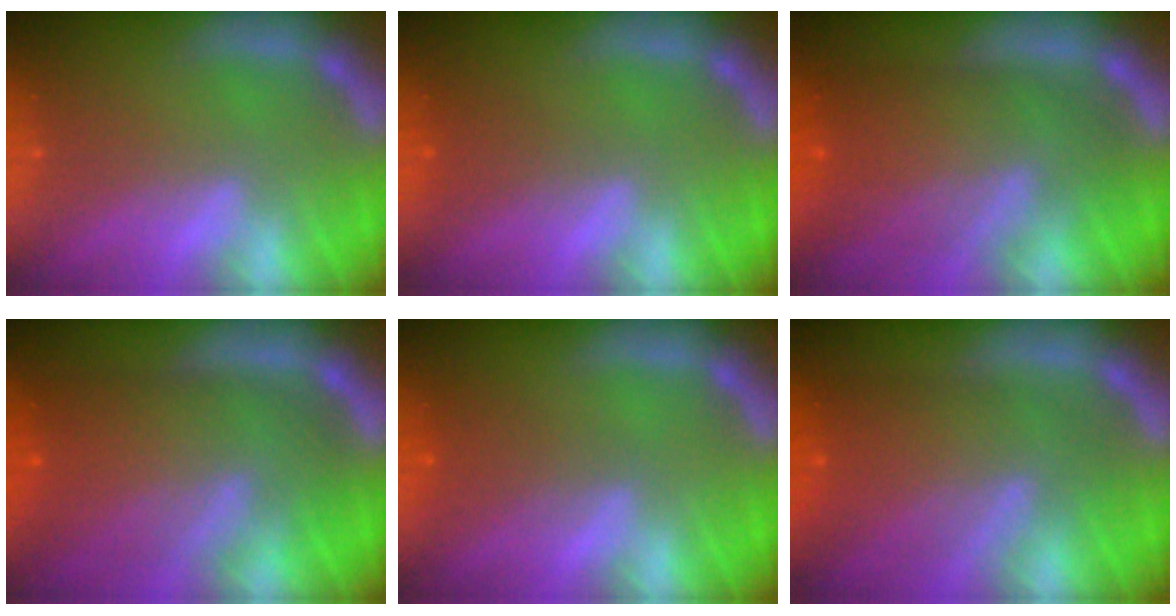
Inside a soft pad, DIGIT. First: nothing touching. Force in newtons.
{"total": 1.5}
{"total": 9.5}
{"total": 10.0}
{"total": 2.4}
{"total": 8.1}